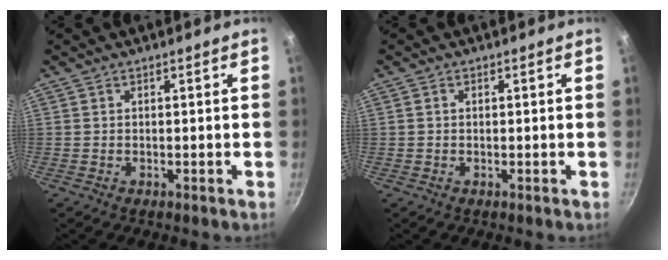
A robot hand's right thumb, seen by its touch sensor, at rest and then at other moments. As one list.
[{"total": 0.6, "force": [0.1, 0.5, 0.4], "torque": [-0.006, 0.005, 0.001]}]